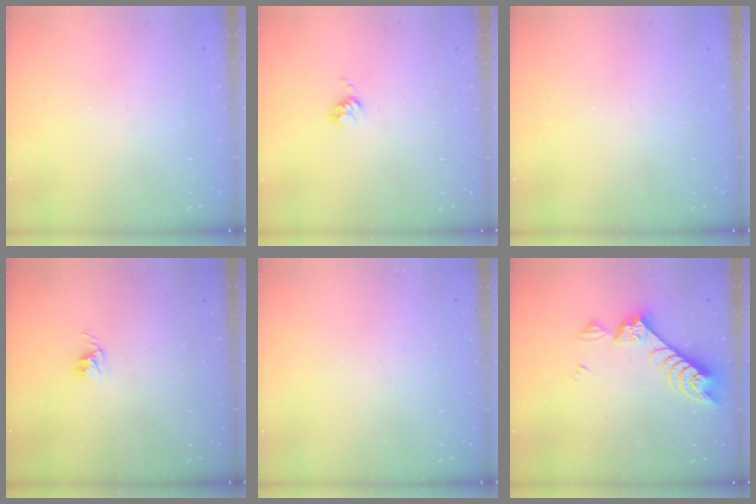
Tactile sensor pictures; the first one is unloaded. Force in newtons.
{"total": 3.6, "press": 3.6, "slide": 0.4}
{"total": 0.0}
{"total": 2.4, "press": 2.4, "slide": 0.3}
{"total": 0.0}
{"total": 8.3, "press": 8.2, "slide": 1.3}